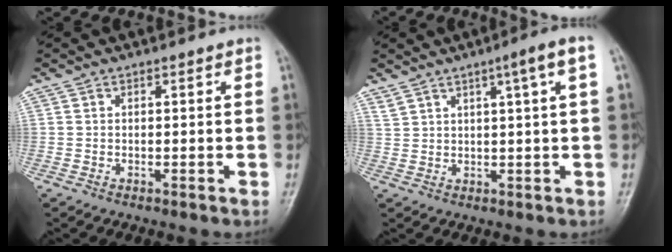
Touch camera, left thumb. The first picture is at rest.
{"total": 6.0, "force": [3.1, 0.1, 5.2], "torque": [-0.085, -0.005, 0.055]}